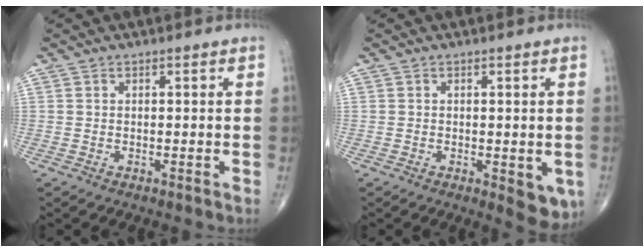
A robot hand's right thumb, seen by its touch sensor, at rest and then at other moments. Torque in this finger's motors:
{"motor_torque": [0.68, 0.79, 0.38, -0.32, 0.14]}